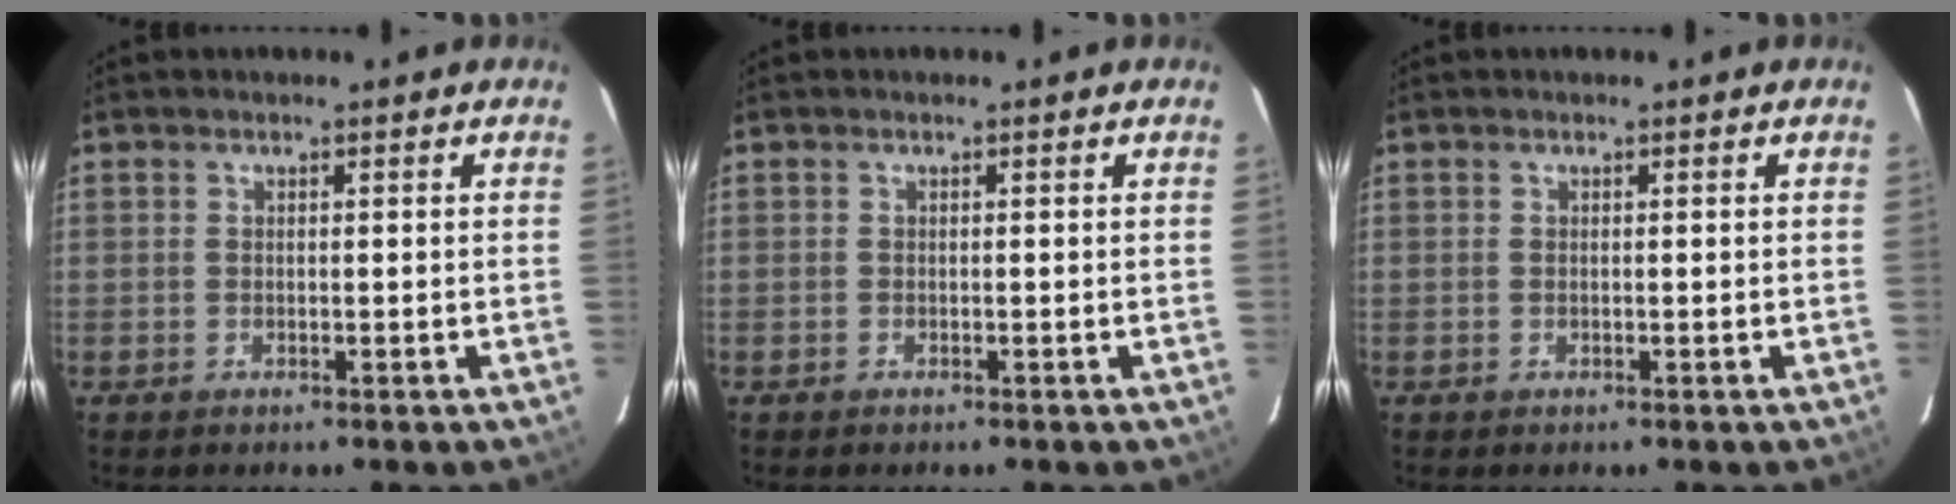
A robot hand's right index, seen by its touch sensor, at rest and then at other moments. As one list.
[{"total": 0.0}, {"total": 0.0}]